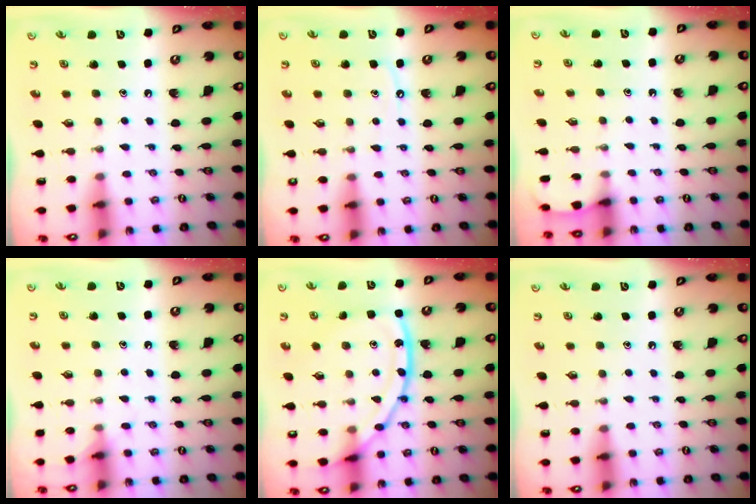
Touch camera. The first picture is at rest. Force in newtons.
{"total": 6.0, "press": 5.9, "slide": 0.7}
{"total": 1.8, "press": 1.8, "slide": 0.2}
{"total": 6.0, "press": 6.0, "slide": 0.6}
{"total": 14.9, "press": 14.9, "slide": 0.8}
{"total": 0.0}